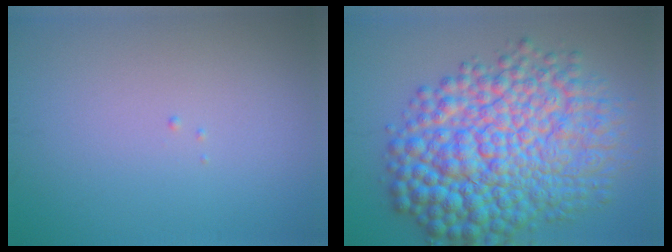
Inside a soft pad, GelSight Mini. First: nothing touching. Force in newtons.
{"total": 13.5, "press": 13.5, "slide": 0.1}